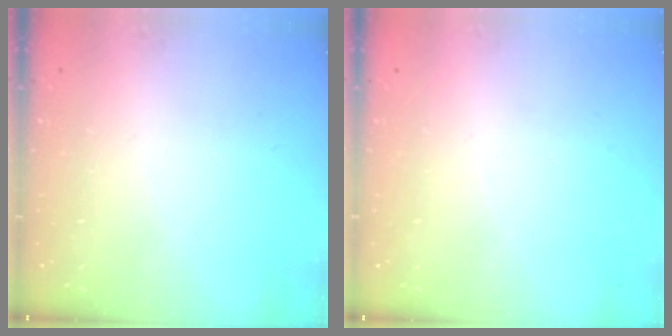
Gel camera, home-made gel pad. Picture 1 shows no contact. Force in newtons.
{"total": 0.0}